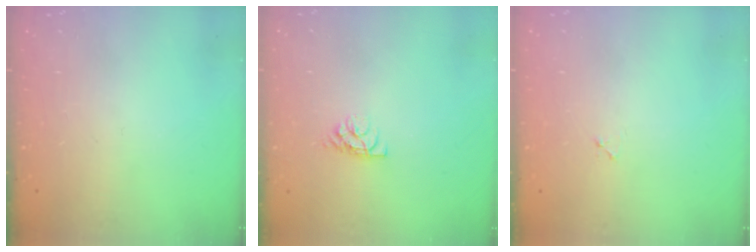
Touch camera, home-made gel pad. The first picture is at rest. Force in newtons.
{"total": 4.6, "press": 4.6, "slide": 0.5}
{"total": 3.4, "press": 3.4, "slide": 0.4}